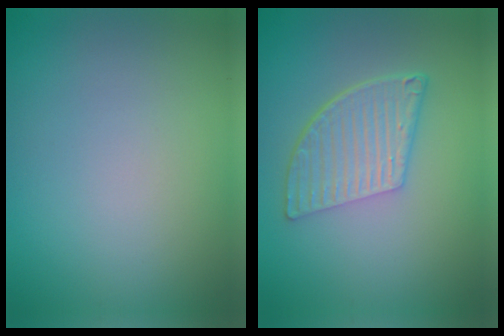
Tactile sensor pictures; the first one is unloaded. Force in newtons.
{"total": 5.7, "press": 3.9, "slide": 4.2}